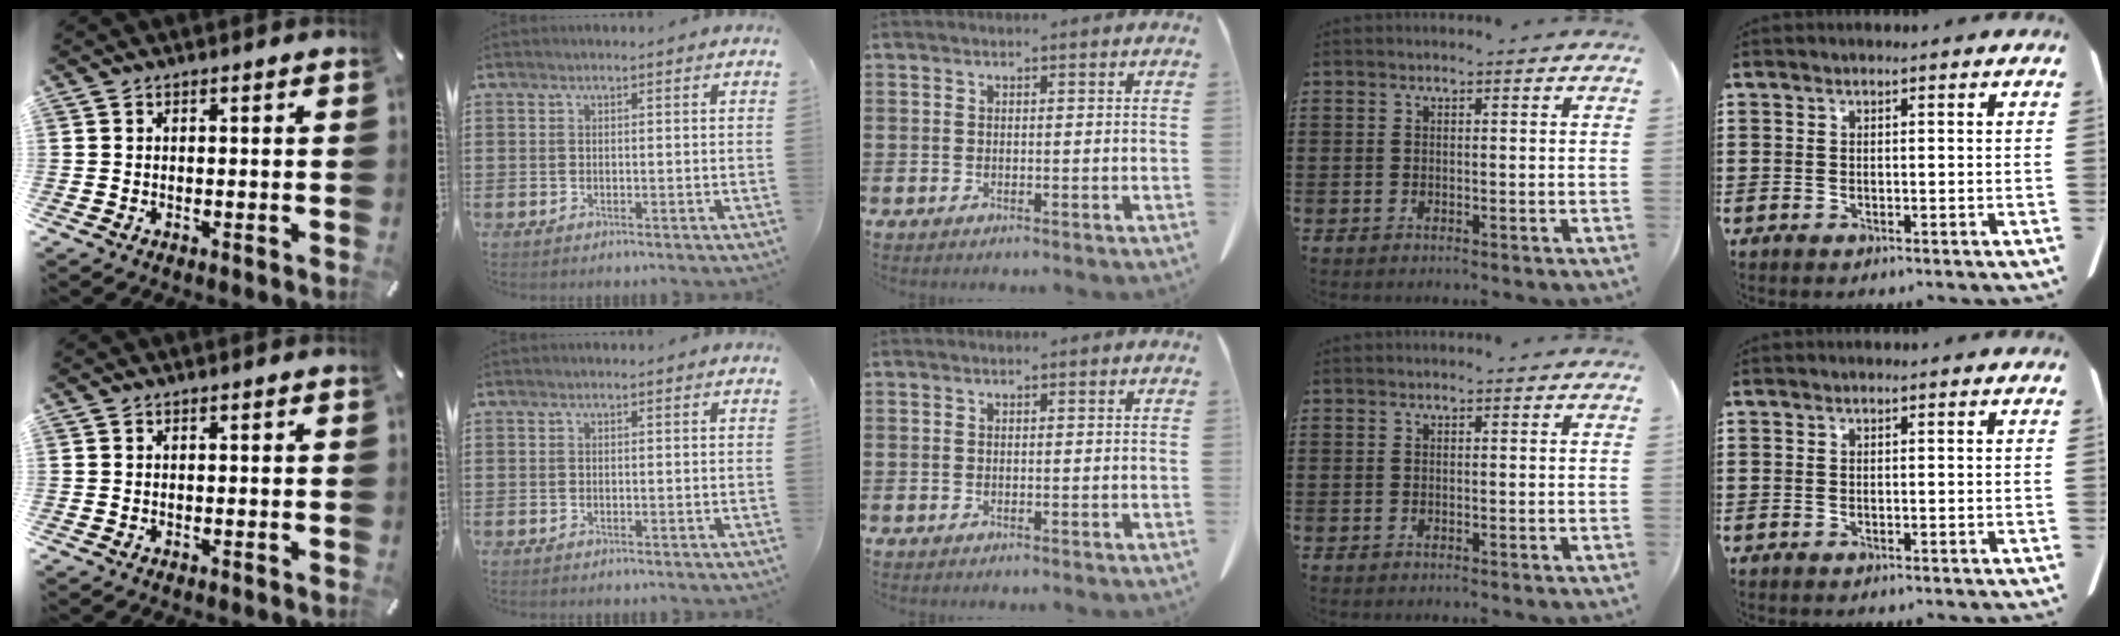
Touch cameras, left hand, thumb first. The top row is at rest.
{}